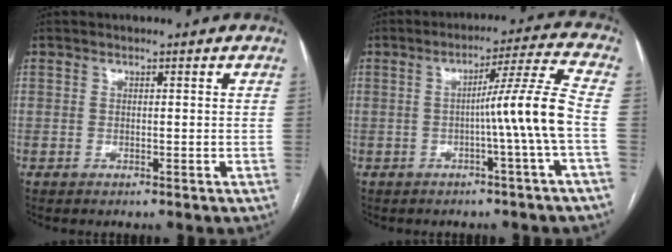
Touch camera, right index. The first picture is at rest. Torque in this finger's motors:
{"motor_torque": [1.08, -0.29, 0.49, 0.12]}